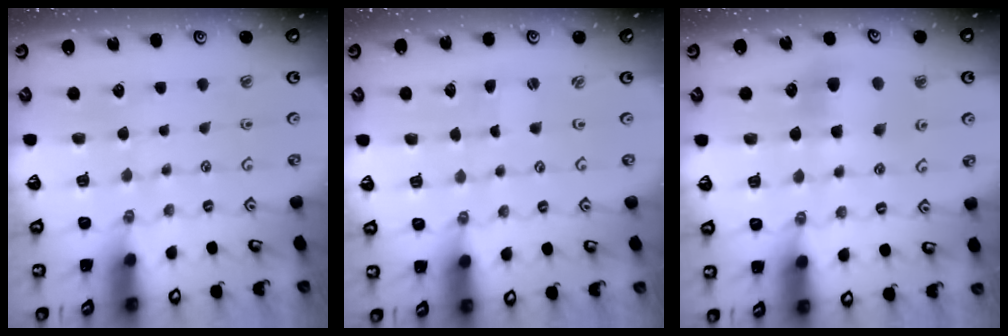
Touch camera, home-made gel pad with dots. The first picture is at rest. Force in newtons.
{"total": 0.0}
{"total": 5.6, "press": 5.6, "slide": 0.6}